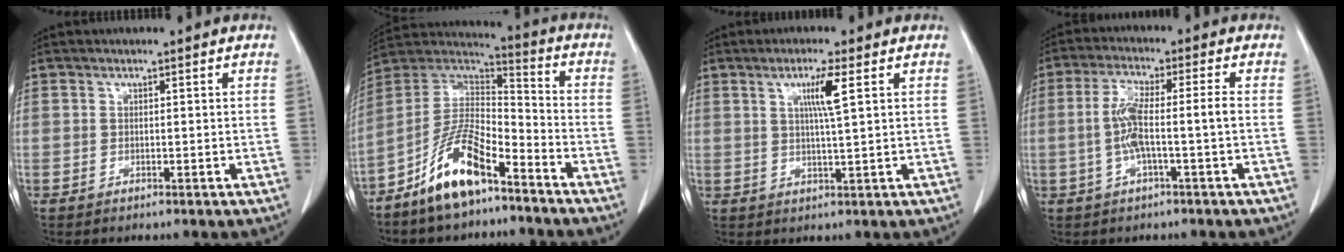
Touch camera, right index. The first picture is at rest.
{"total": 13.0, "force": [-8.5, 3.7, 9.1], "torque": [-0.182, 0.014, -0.159]}
{"total": 4.8, "force": [1.7, -0.6, 4.4], "torque": [-0.081, -0.003, 0.030]}
{"total": 5.4, "force": [-1.1, 0.7, 5.2], "torque": [-0.113, 0.012, -0.019]}